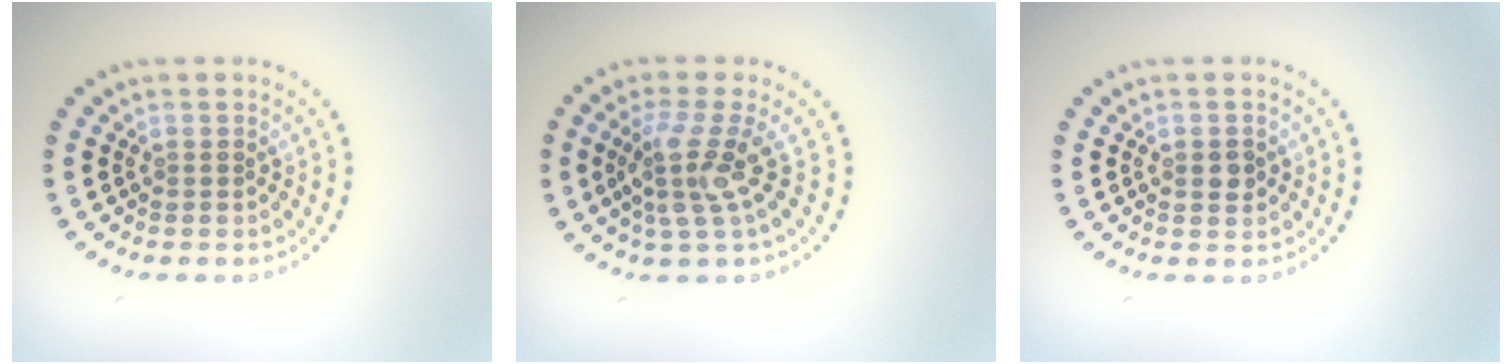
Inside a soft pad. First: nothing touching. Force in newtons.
{"total": 3.5, "press": 2.5, "slide": 2.4}
{"total": 1.3, "press": 1.3, "slide": 0.1}